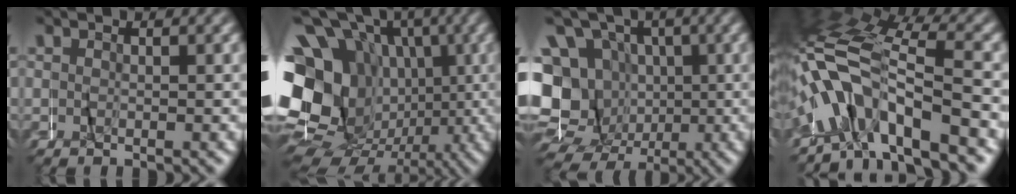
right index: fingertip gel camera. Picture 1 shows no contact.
{"total": 16.8, "force": [-0.7, 13.3, 10.2], "torque": [-0.200, -0.033, -0.022]}
{"total": 17.7, "force": [-2.1, 16.2, 6.9], "torque": [-0.161, -0.049, -0.042]}
{"total": 7.7, "force": [-0.5, 4.4, 6.3], "torque": [-0.157, 0.010, -0.022]}